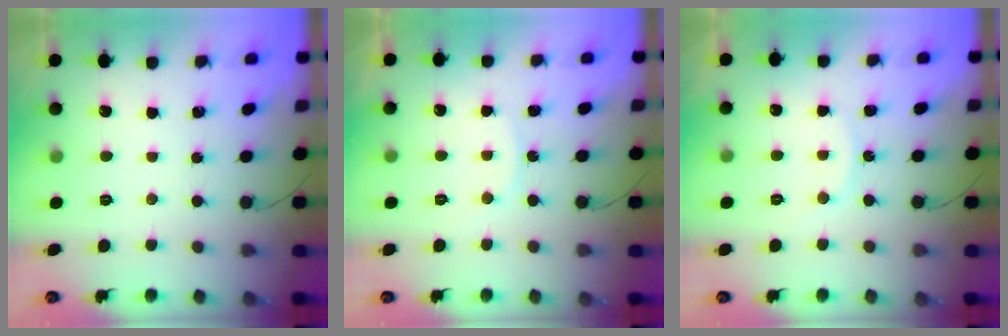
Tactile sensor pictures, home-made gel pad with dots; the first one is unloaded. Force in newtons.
{"total": 4.4, "press": 4.4, "slide": 0.5}
{"total": 3.9, "press": 3.9, "slide": 0.7}